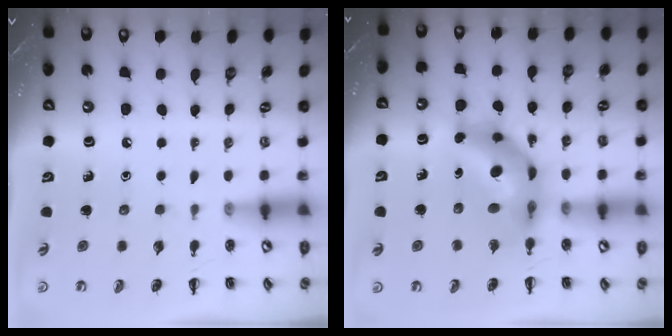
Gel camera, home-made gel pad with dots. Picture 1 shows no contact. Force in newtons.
{"total": 9.4, "press": 9.0, "slide": 2.9}